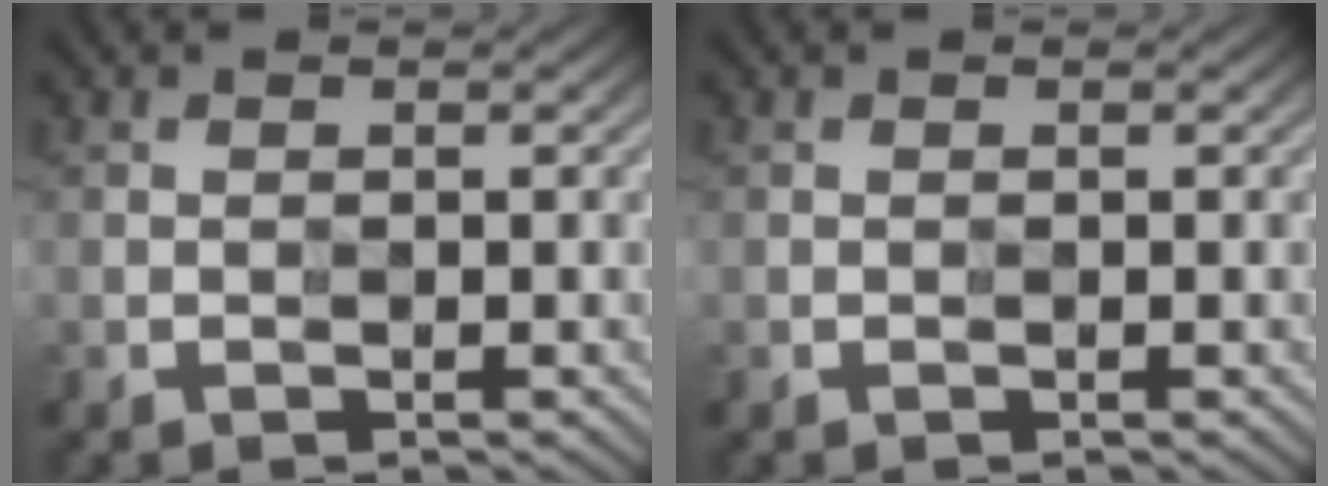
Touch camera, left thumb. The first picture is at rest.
{"total": 0.0}